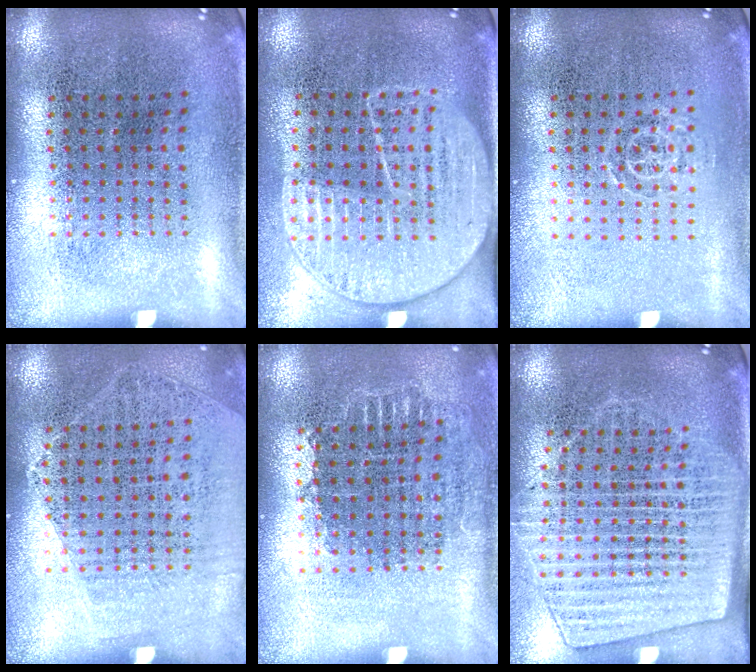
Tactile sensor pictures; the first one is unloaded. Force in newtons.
{"total": 1.8, "press": 1.5, "slide": 0.9}
{"total": 0.7, "press": 0.5, "slide": 0.4}
{"total": 1.2, "press": 1.0, "slide": 0.6}
{"total": 0.7, "press": 0.7, "slide": 0.1}
{"total": 1.8, "press": 1.5, "slide": 1.0}